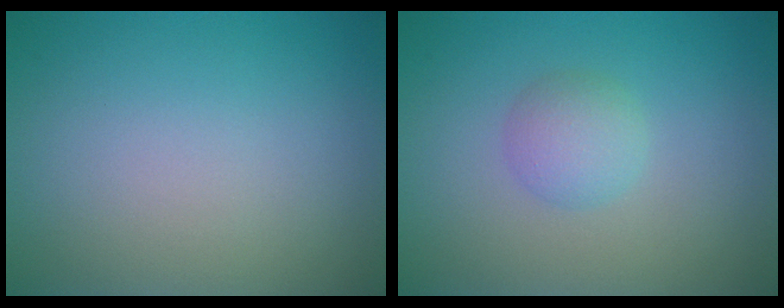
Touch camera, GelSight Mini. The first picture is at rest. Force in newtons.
{"total": 2.2, "press": 2.2, "slide": 0.1}